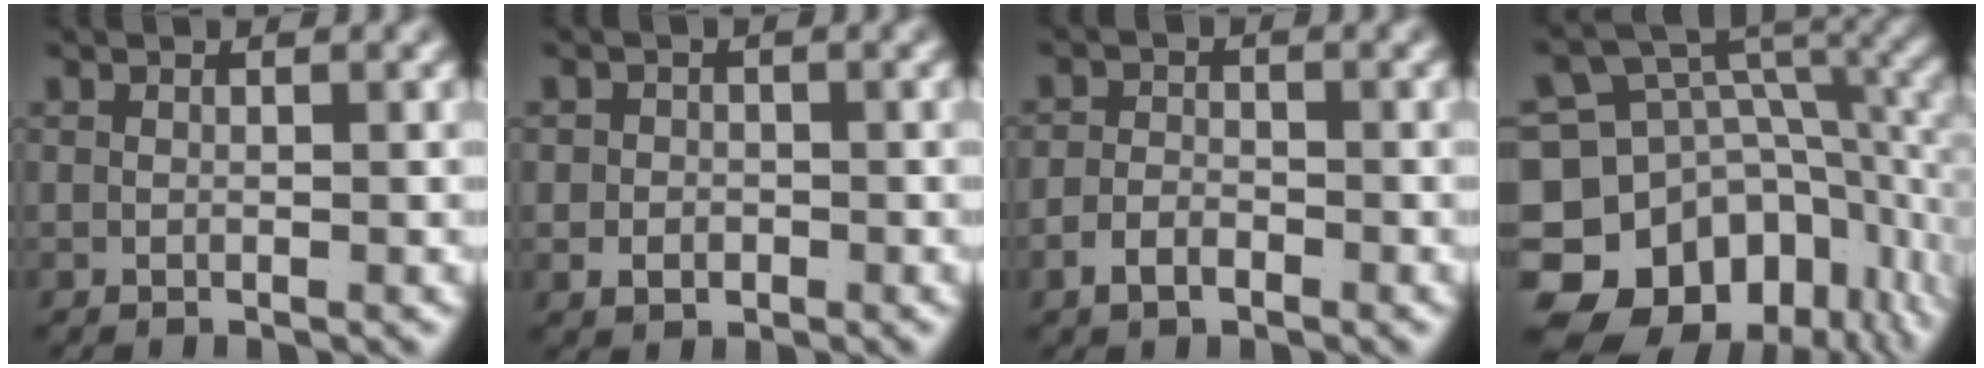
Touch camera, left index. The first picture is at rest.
{"total": 1.8, "force": [-0.6, 1.6, 0.7], "torque": [-0.005, -0.007, -0.006]}
{"total": 2.1, "force": [-1.6, 1.2, 0.9], "torque": [-0.012, -0.007, -0.027]}
{"total": 21.5, "force": [-5.9, 17.3, 11.4], "torque": [-0.212, -0.067, -0.086]}